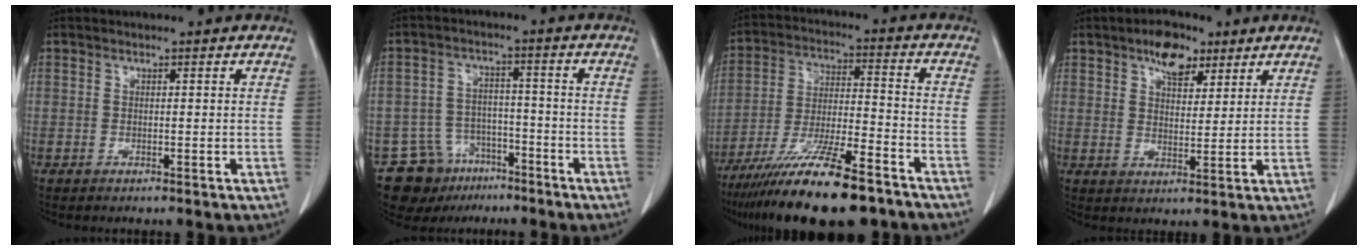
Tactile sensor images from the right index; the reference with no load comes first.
{"total": 9.3, "force": [-6.3, 6.7, 1.5], "torque": [-0.028, 0.027, -0.096]}
{"total": 18.3, "force": [-13.4, 2.8, 12.1], "torque": [-0.214, -0.029, -0.232]}
{"total": 6.7, "force": [4.2, 3.3, 3.9], "torque": [-0.065, 0.011, 0.072]}